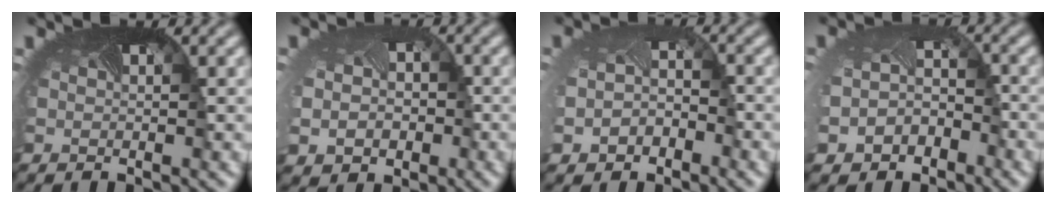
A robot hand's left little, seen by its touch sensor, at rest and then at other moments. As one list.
[{"total": 7.1, "force": [-1.6, 6.0, 3.4], "torque": [-0.072, -0.035, -0.022]}, {"total": 3.6, "force": [-1.5, 2.6, 1.8], "torque": [-0.051, -0.018, -0.025]}, {"total": 4.5, "force": [-2.9, 3.2, 1.3], "torque": [-0.040, -0.029, -0.041]}]